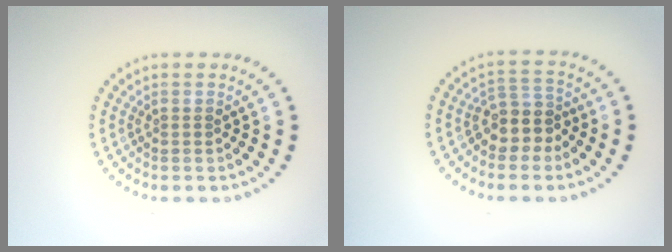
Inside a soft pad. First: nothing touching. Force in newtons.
{"total": 3.1, "press": 2.6, "slide": 1.7}